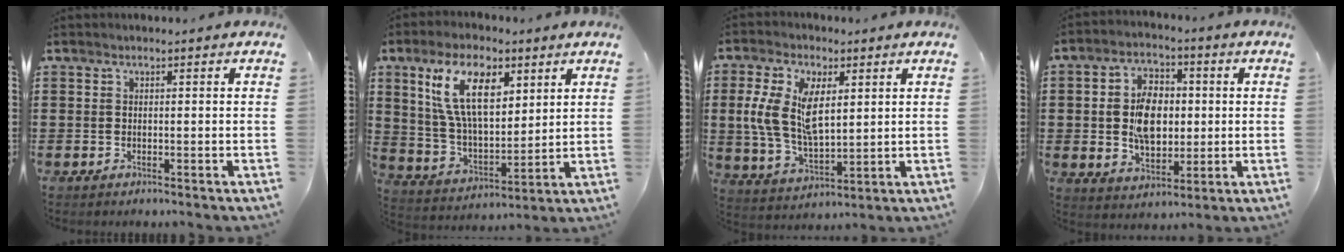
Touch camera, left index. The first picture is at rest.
{"total": 12.5, "force": [6.1, 6.1, 9.1], "torque": [-0.197, 0.014, 0.114]}
{"total": 10.4, "force": [2.7, 5.5, 8.4], "torque": [-0.195, 0.005, 0.046]}
{"total": 8.4, "force": [0.2, 5.7, 6.2], "torque": [-0.130, 0.013, 0.001]}